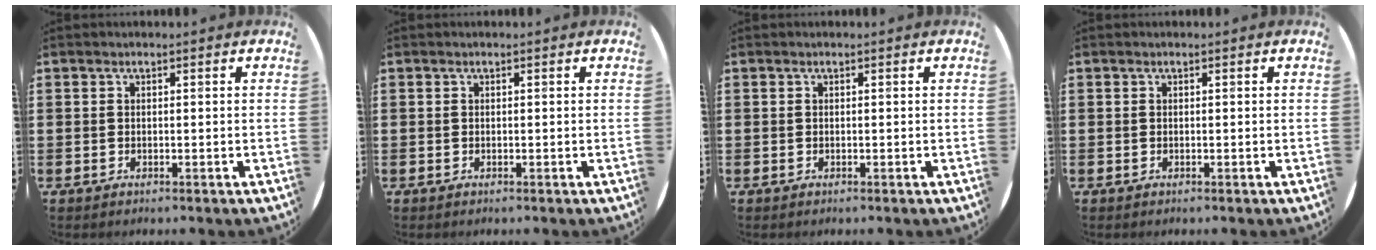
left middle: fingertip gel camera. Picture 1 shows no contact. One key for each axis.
{"total": 0.0}
{"total": 0.0}
{"total": 0.0}